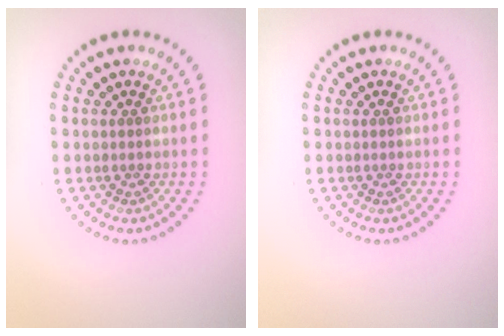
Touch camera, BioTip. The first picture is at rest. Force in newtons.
{"total": 0.0}